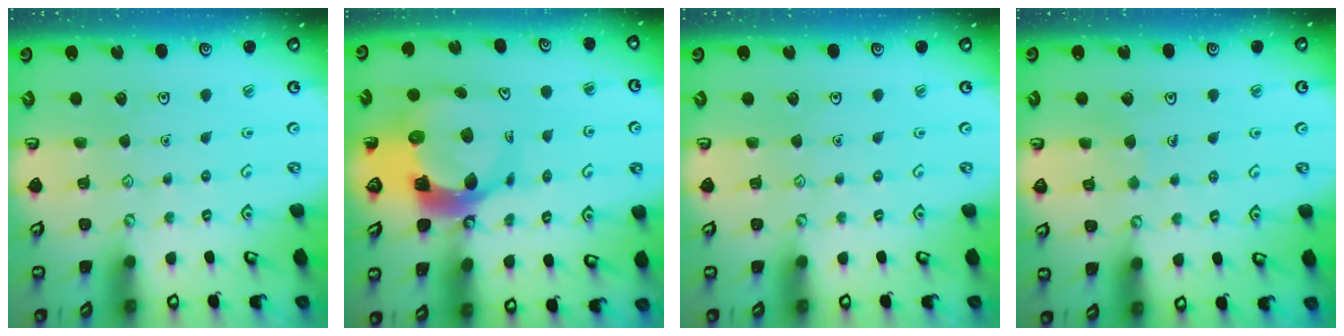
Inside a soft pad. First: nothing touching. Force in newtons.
{"total": 10.5, "press": 10.4, "slide": 1.3}
{"total": 0.0}
{"total": 2.3, "press": 2.3, "slide": 0.1}